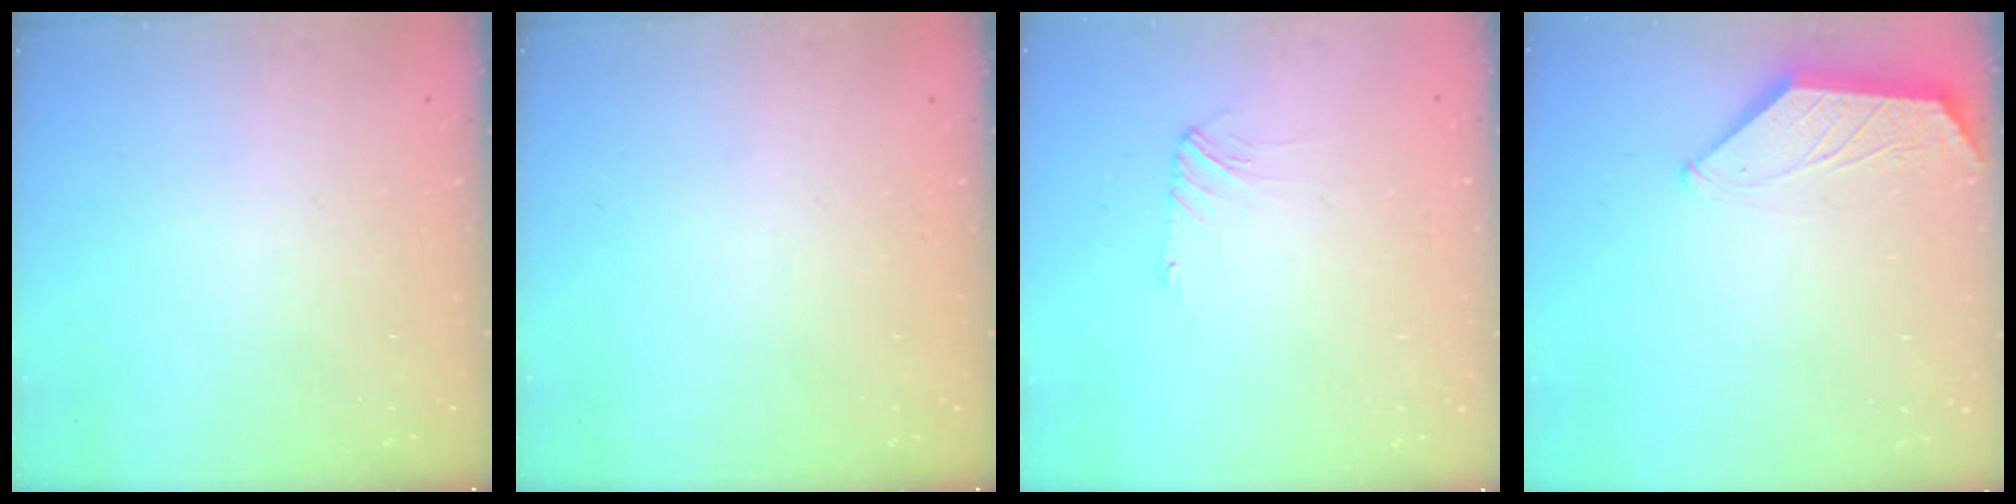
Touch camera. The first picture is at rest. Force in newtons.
{"total": 0.0}
{"total": 2.8, "press": 2.7, "slide": 0.5}
{"total": 1.6, "press": 1.6, "slide": 0.3}